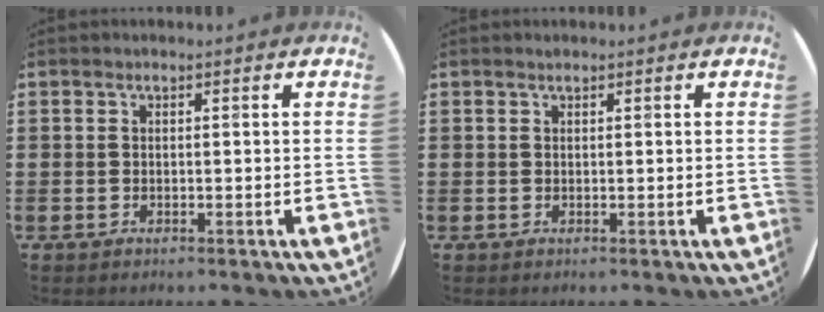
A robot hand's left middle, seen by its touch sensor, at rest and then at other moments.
{"total": 0.0}